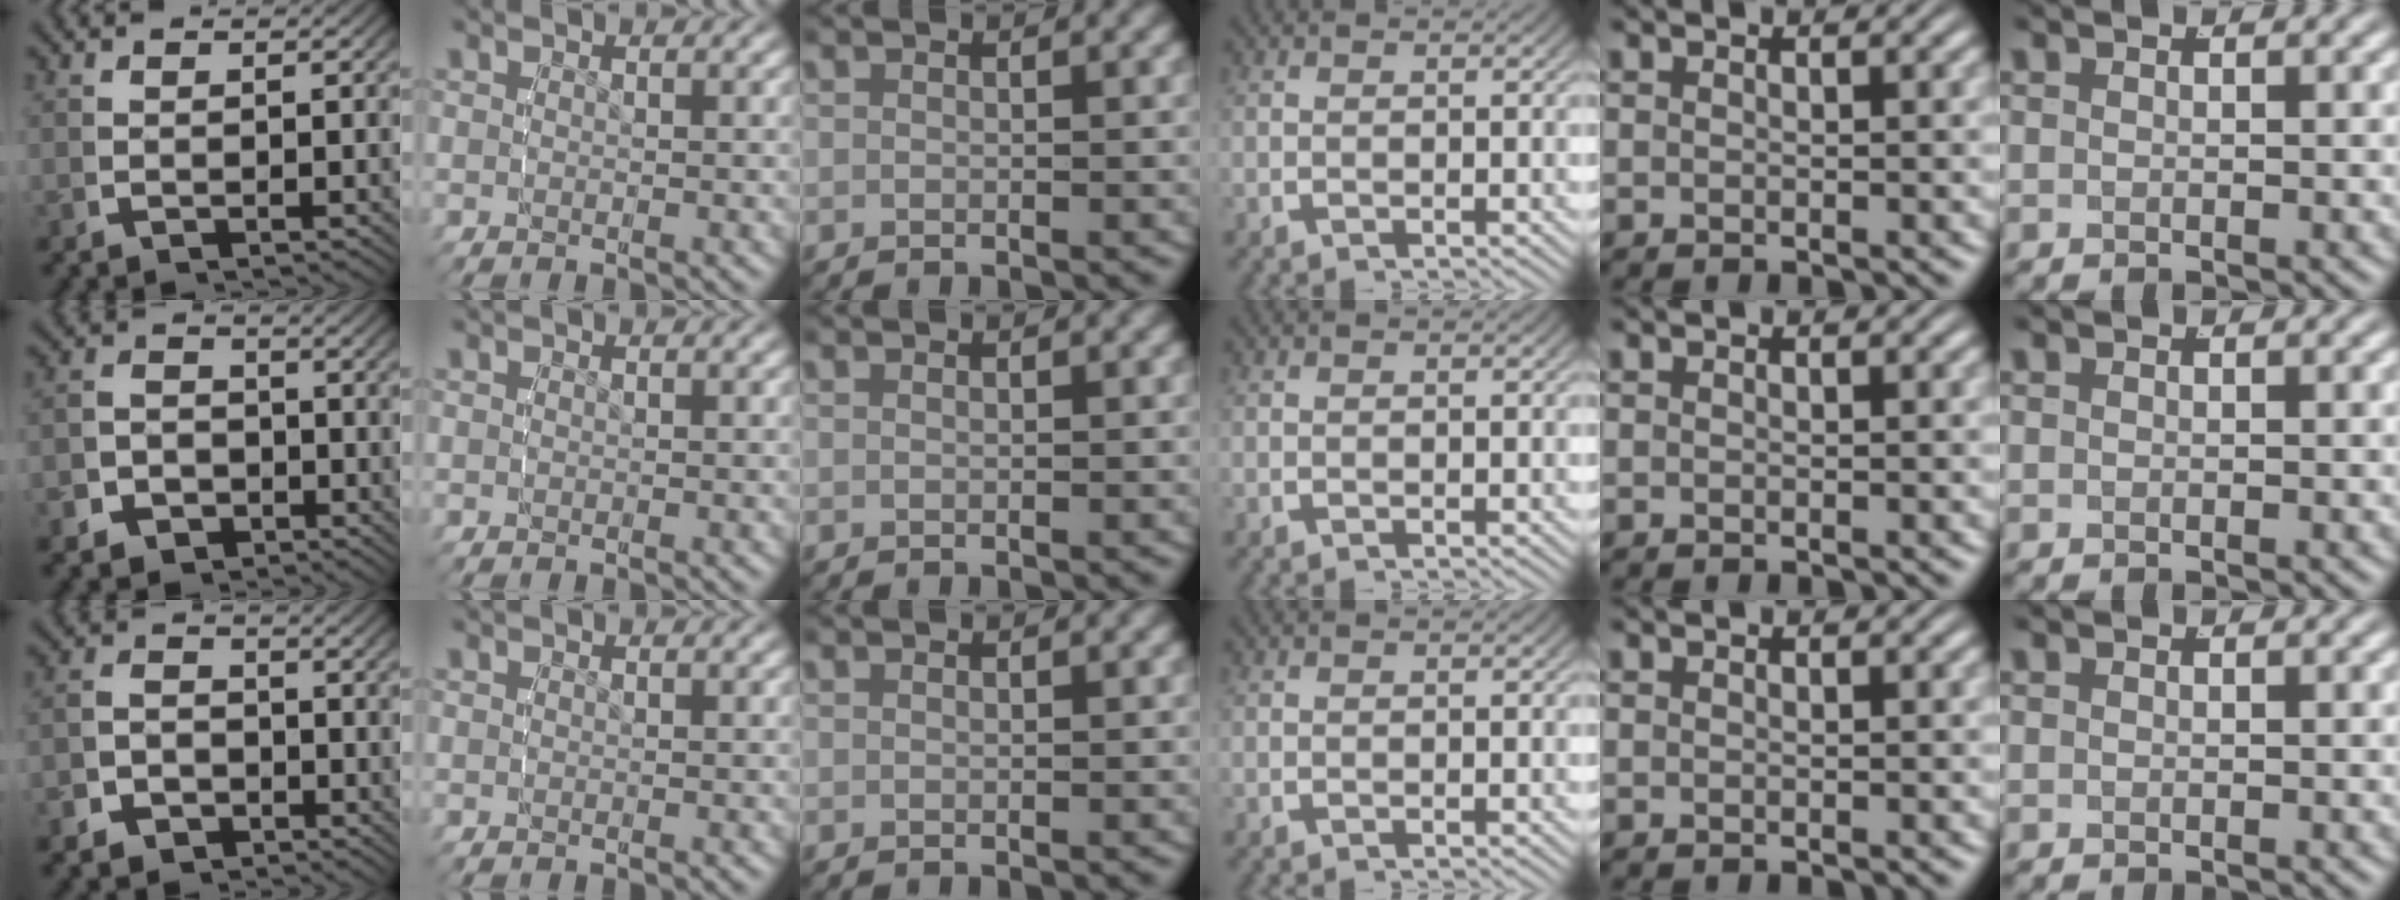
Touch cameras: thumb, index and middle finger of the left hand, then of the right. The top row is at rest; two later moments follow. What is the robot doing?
{"motion": "lift_and_place", "object": "sponge"}